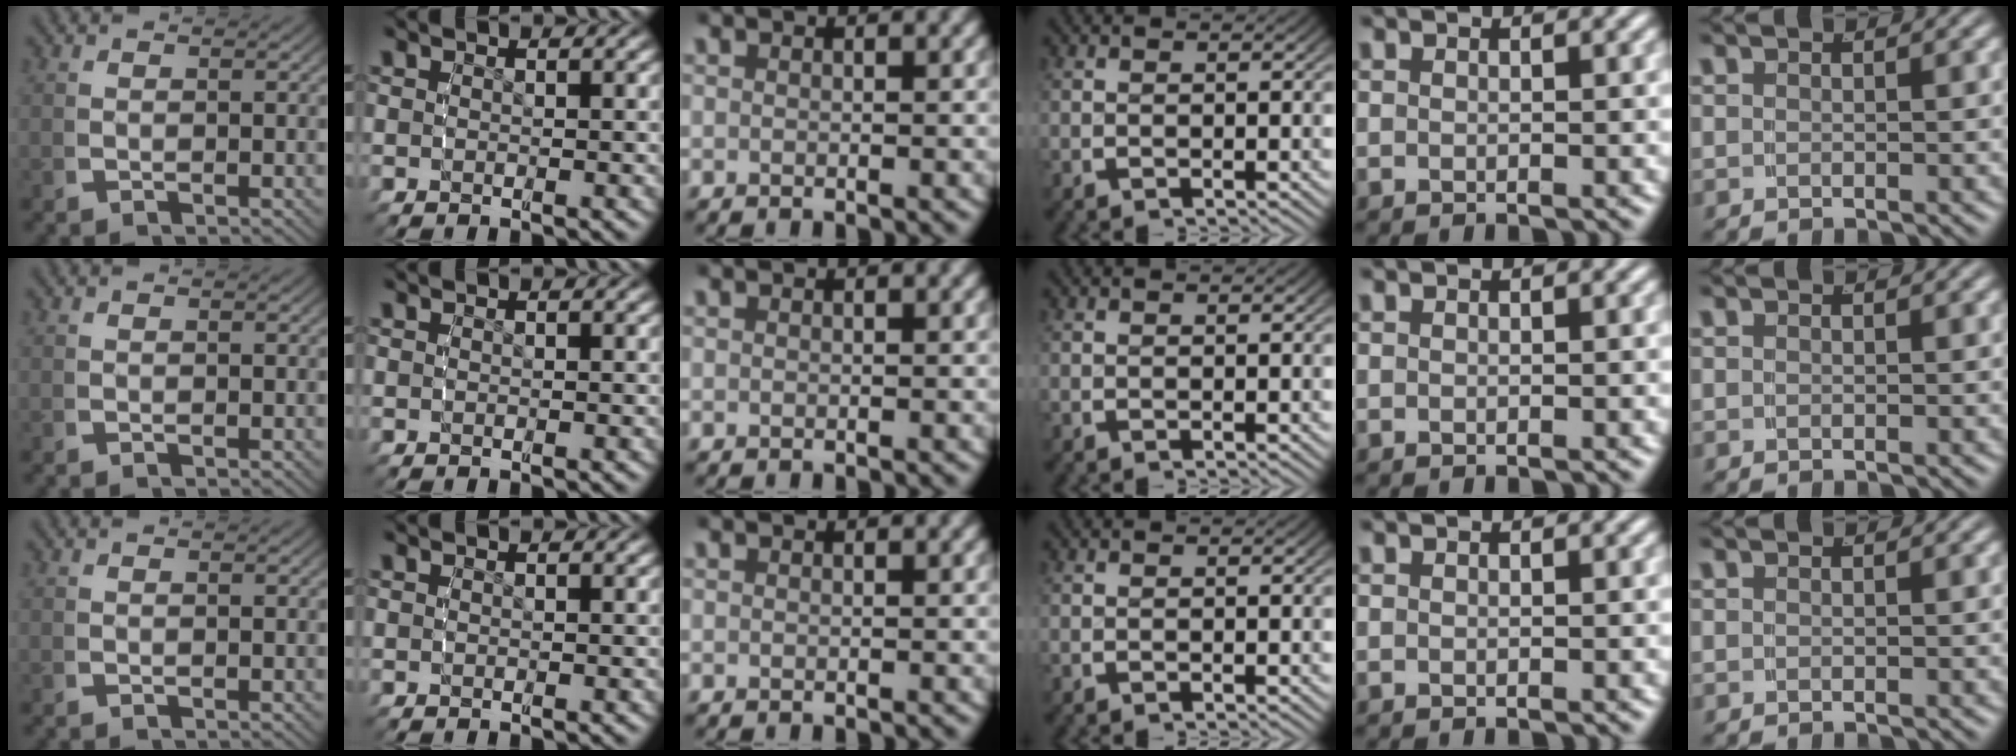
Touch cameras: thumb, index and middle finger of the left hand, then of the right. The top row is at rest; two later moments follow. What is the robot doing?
{"motion": "reach", "object": "coat"}